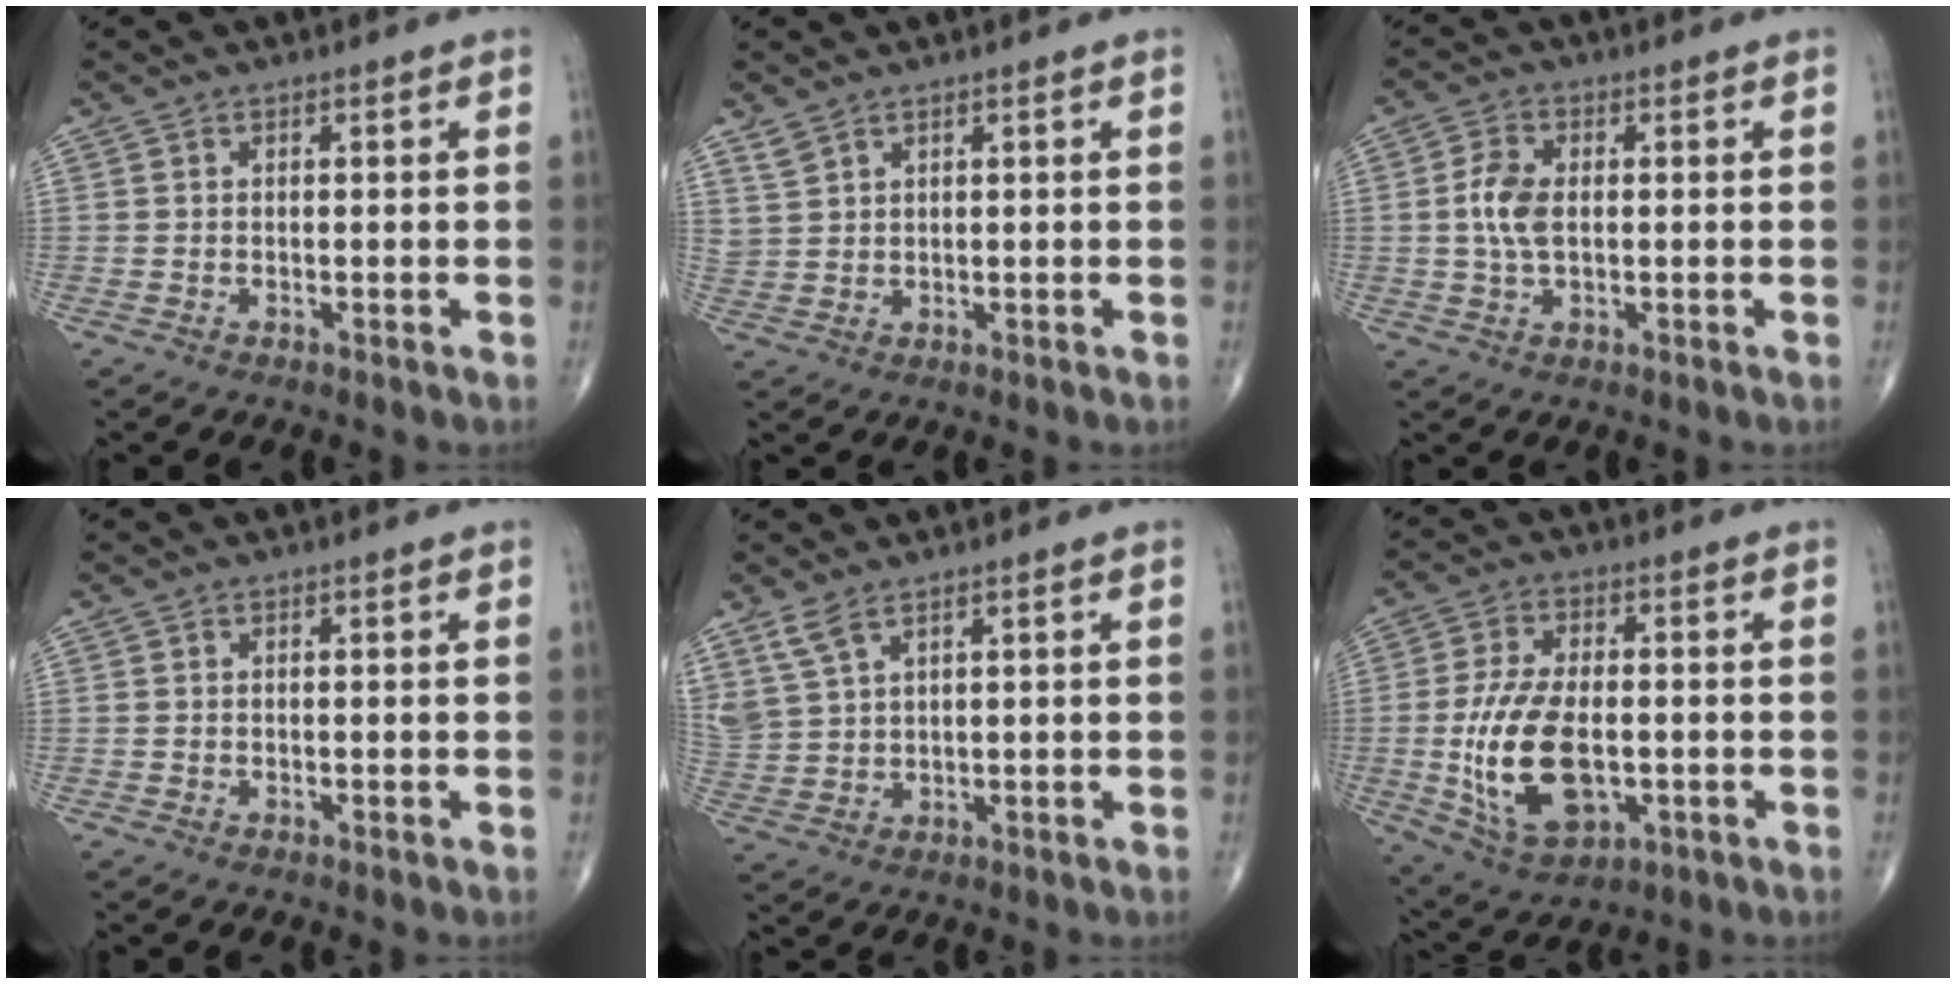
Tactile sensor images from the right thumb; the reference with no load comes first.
{"total": 2.6, "force": [2.1, 1.0, 1.0], "torque": [-0.017, -0.007, 0.050]}
{"total": 5.7, "force": [0.3, 3.1, 4.7], "torque": [-0.103, 0.004, 0.002]}
{"total": 0.0}
{"total": 5.0, "force": [3.6, 1.8, 2.9], "torque": [-0.069, -0.009, 0.085]}
{"total": 16.0, "force": [-2.4, 8.6, 13.3], "torque": [-0.250, -0.001, -0.030]}